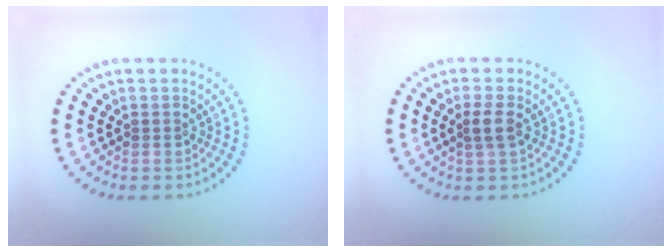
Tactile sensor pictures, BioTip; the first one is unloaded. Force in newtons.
{"total": 1.8, "press": 1.5, "slide": 0.9}